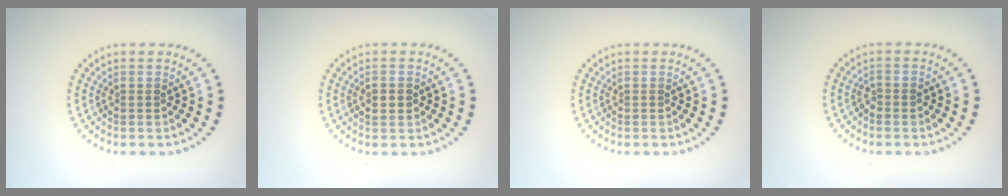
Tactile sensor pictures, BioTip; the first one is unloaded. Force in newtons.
{"total": 2.0, "press": 2.0, "slide": 0.0}
{"total": 0.0}
{"total": 0.9, "press": 0.9, "slide": 0.2}